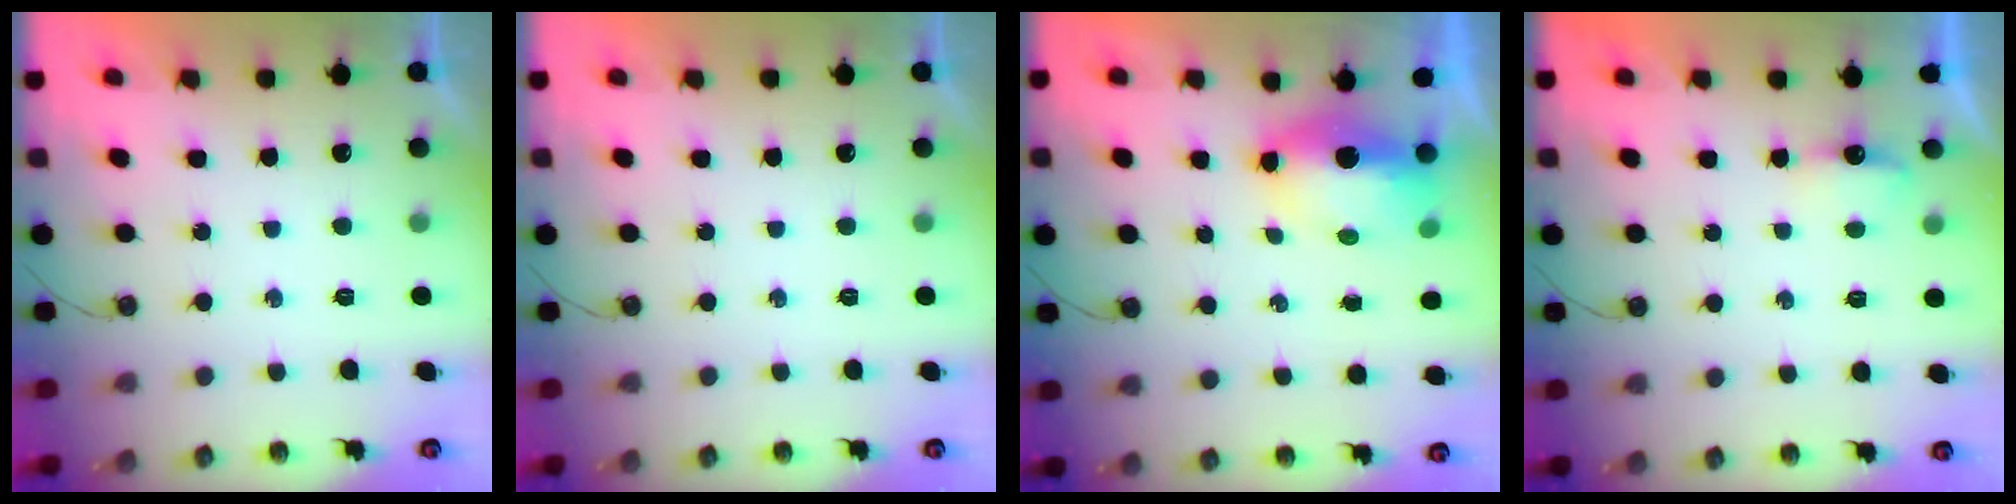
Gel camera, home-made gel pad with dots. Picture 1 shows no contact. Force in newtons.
{"total": 0.0}
{"total": 7.0, "press": 6.9, "slide": 1.3}
{"total": 3.4, "press": 3.4, "slide": 0.5}